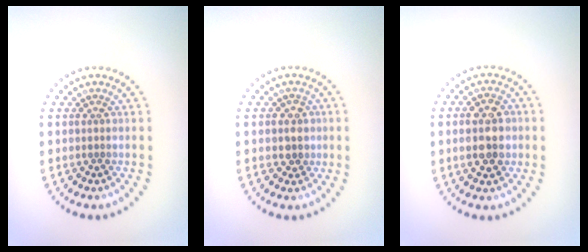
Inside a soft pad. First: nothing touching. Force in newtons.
{"total": 1.6, "press": 1.5, "slide": 0.7}
{"total": 4.3, "press": 4.3, "slide": 0.4}